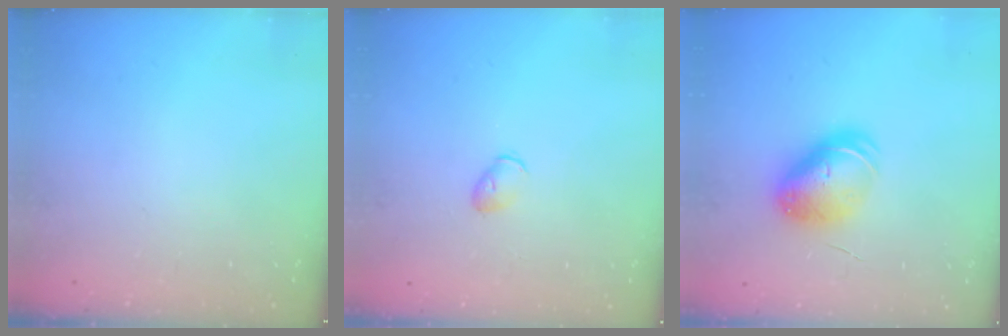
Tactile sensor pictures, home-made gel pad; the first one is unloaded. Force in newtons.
{"total": 4.6, "press": 4.5, "slide": 1.1}
{"total": 9.4, "press": 9.2, "slide": 1.6}